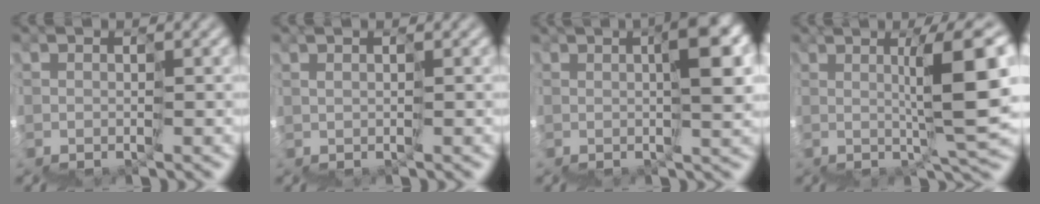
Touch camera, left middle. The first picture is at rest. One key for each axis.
{"total": 0.8, "fx": 0.6, "fy": -0.3, "fz": 0.3, "tx": -0.004, "ty": 0.010, "tz": 0.016}
{"total": 7.1, "fx": 2.8, "fy": 1.6, "fz": 6.3, "tx": -0.107, "ty": 0.025, "tz": 0.052}
{"total": 7.7, "fx": 2.4, "fy": -0.1, "fz": 7.4, "tx": -0.096, "ty": 0.025, "tz": 0.038}